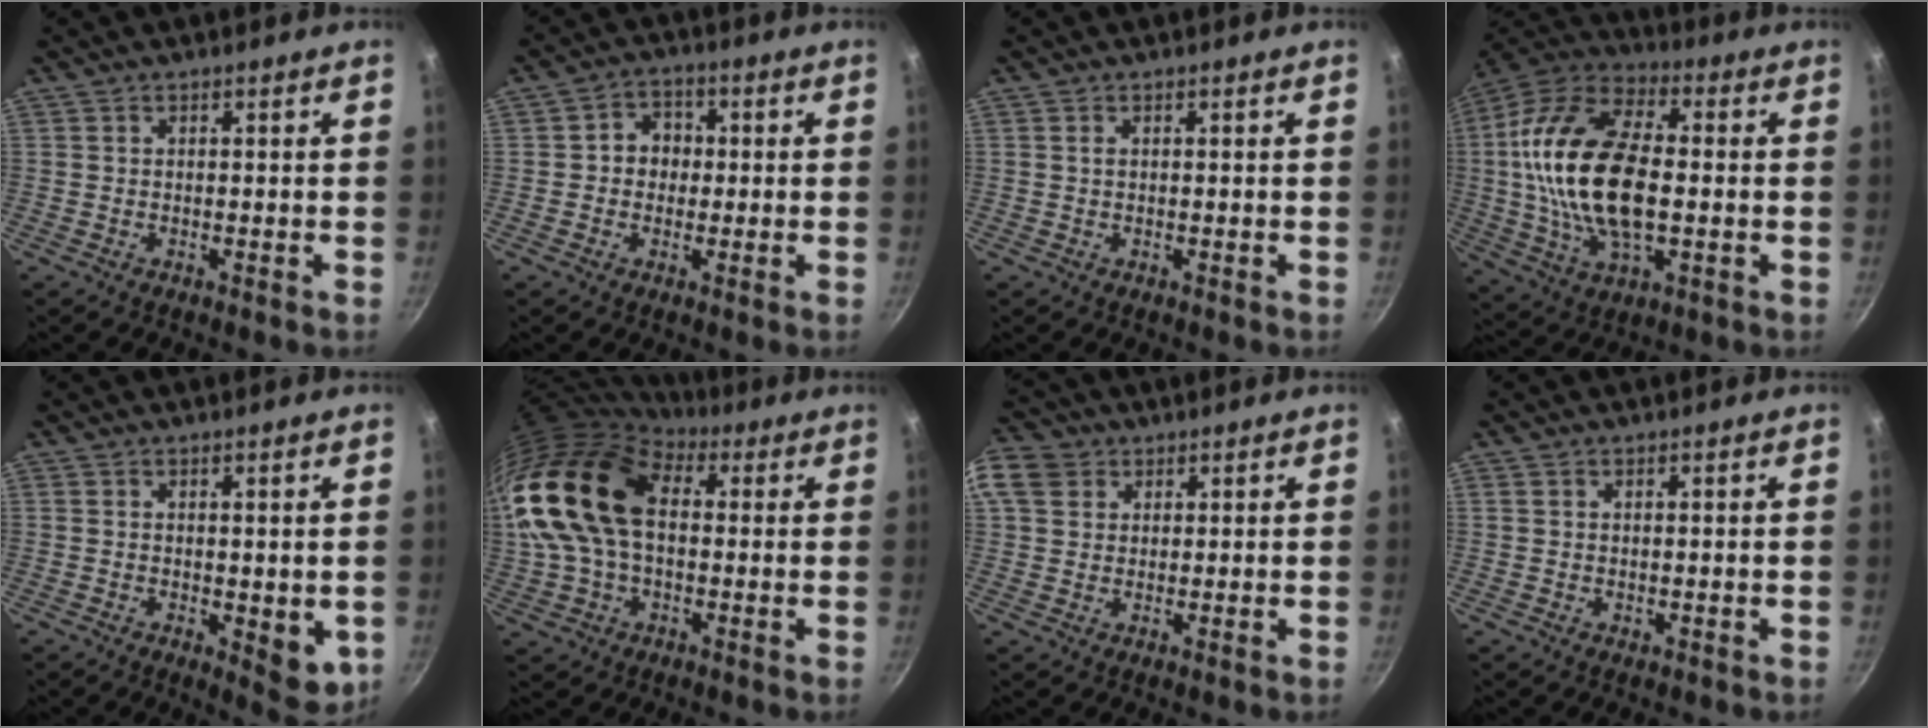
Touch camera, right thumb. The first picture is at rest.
{"total": 5.4, "force": [0.1, 4.7, 2.6], "torque": [-0.006, 0.011, -0.008]}
{"total": 0.7, "force": [0.2, 0.4, 0.5], "torque": [-0.010, 0.002, 0.003]}
{"total": 23.6, "force": [0.0, 12.6, 20.0], "torque": [-0.381, 0.024, -0.009]}
{"total": 6.2, "force": [-0.6, 2.9, 5.5], "torque": [-0.056, -0.011, -0.001]}
{"total": 21.8, "force": [3.2, 14.3, 16.2], "torque": [-0.331, 0.028, 0.047]}
{"total": 8.9, "force": [3.4, 7.2, 4.1], "torque": [-0.074, 0.007, 0.054]}
{"total": 0.7, "force": [0.3, 0.6, 0.3], "torque": [-0.001, 0.000, 0.003]}